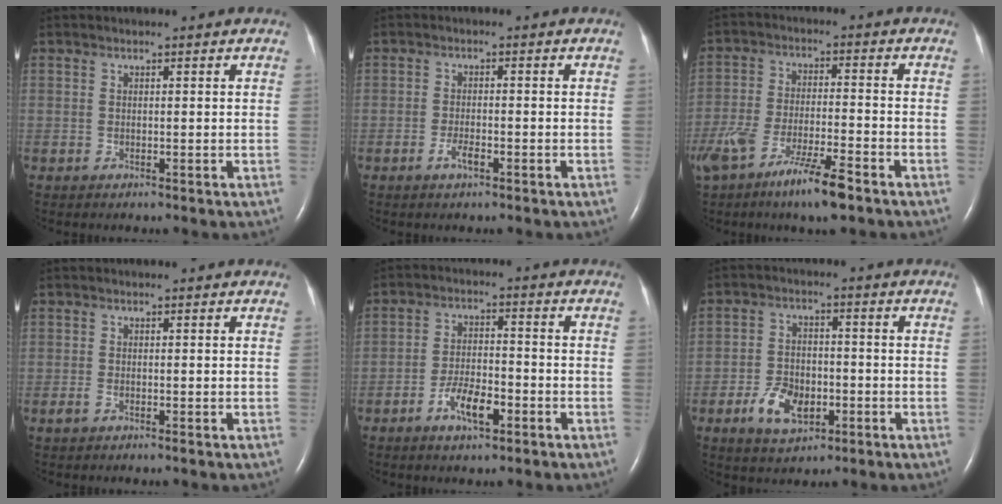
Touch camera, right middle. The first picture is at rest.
{"total": 2.2, "force": [-1.3, 0.6, 1.7], "torque": [-0.037, 0.000, -0.024]}
{"total": 11.7, "force": [-7.8, 1.6, 8.6], "torque": [-0.173, -0.021, -0.140]}
{"total": 1.0, "force": [-0.6, 0.2, 0.8], "torque": [-0.024, -0.003, -0.013]}
{"total": 5.8, "force": [-3.1, 1.9, 4.5], "torque": [-0.090, 0.001, -0.055]}
{"total": 6.9, "force": [-2.9, 4.1, 4.7], "torque": [-0.097, 0.003, -0.047]}